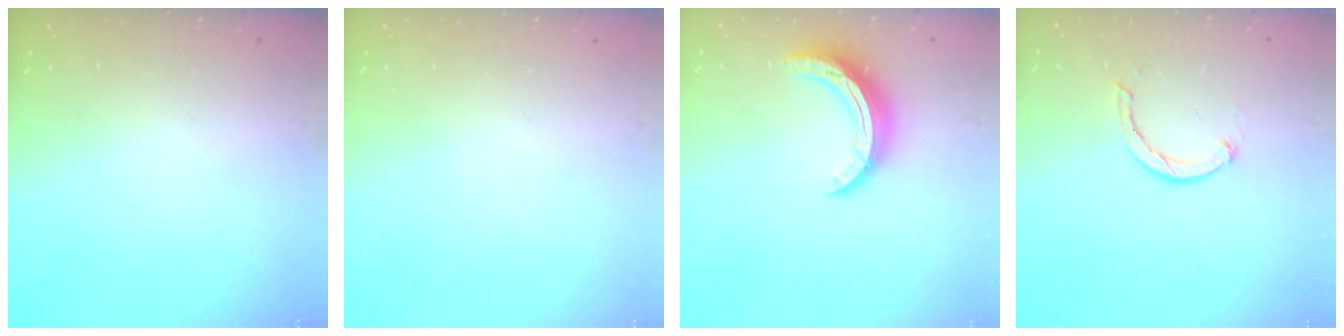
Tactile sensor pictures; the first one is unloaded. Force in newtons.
{"total": 0.0}
{"total": 10.8, "press": 10.8, "slide": 0.5}
{"total": 2.4, "press": 2.3, "slide": 0.4}